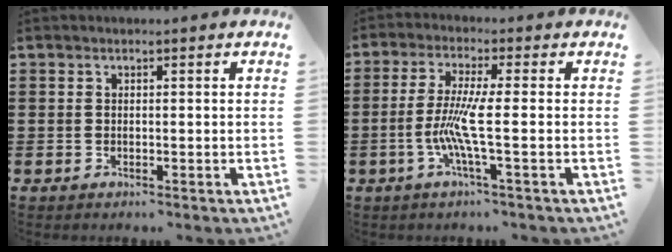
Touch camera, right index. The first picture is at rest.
{"total": 6.7, "force": [-1.5, 0.0, 6.5], "torque": [-0.151, -0.020, -0.040]}